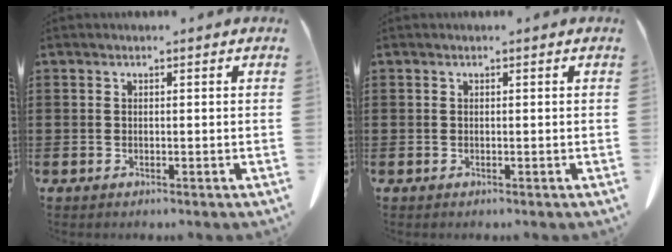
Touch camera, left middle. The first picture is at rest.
{"total": 0.0}